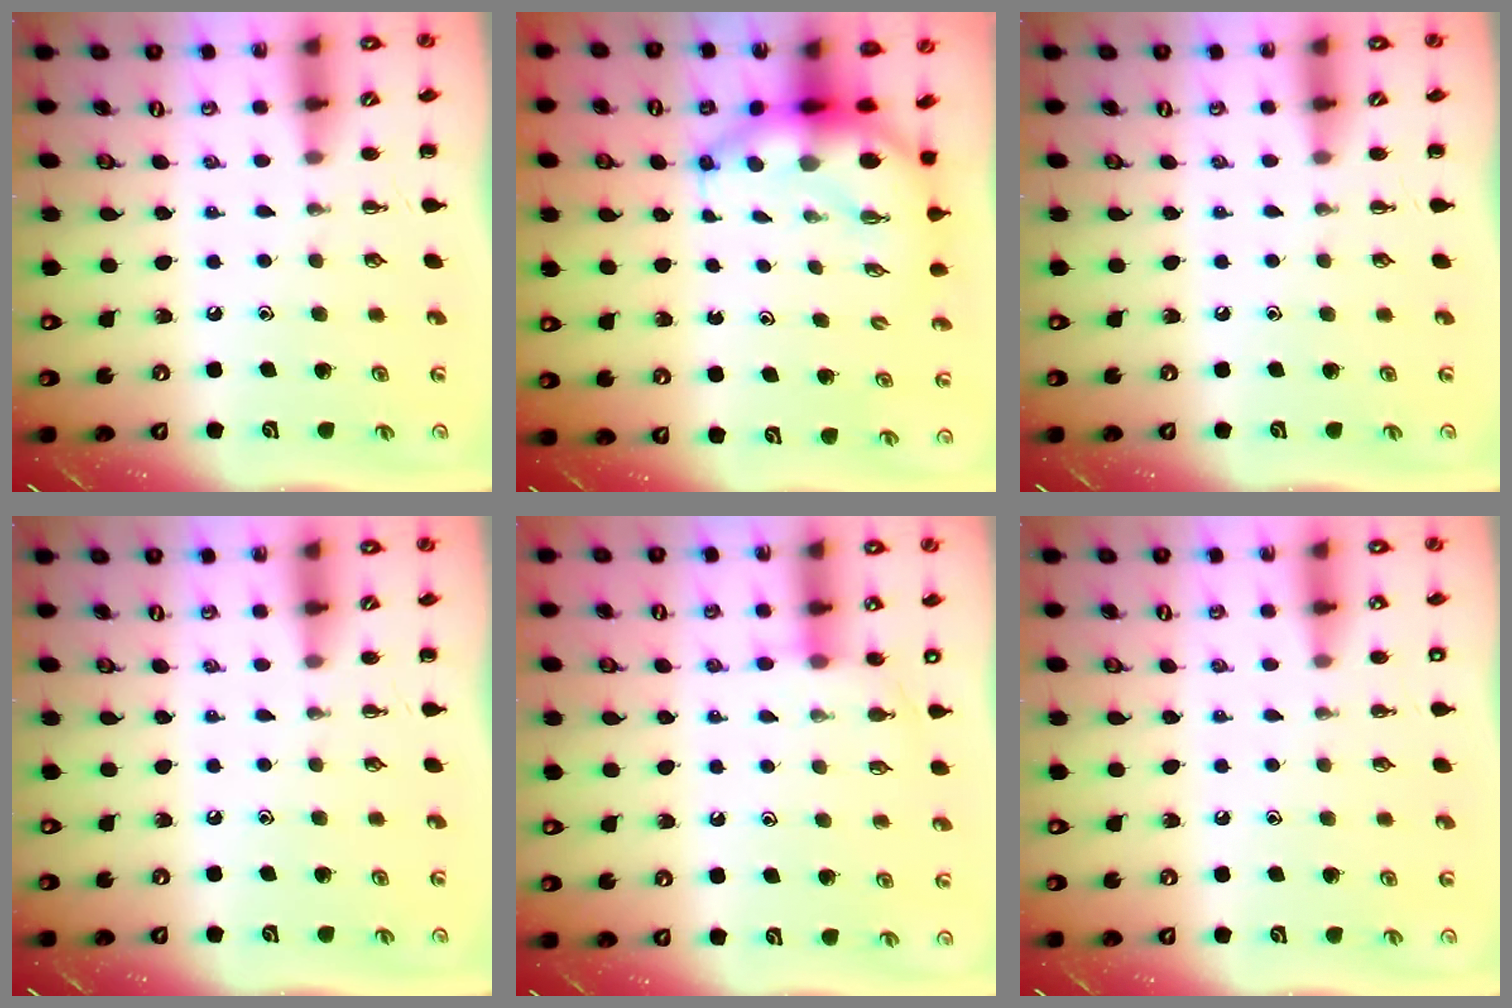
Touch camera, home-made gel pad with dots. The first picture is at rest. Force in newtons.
{"total": 7.4, "press": 7.2, "slide": 1.9}
{"total": 0.0}
{"total": 0.0}
{"total": 6.2, "press": 6.1, "slide": 1.3}
{"total": 1.4, "press": 1.4, "slide": 0.1}